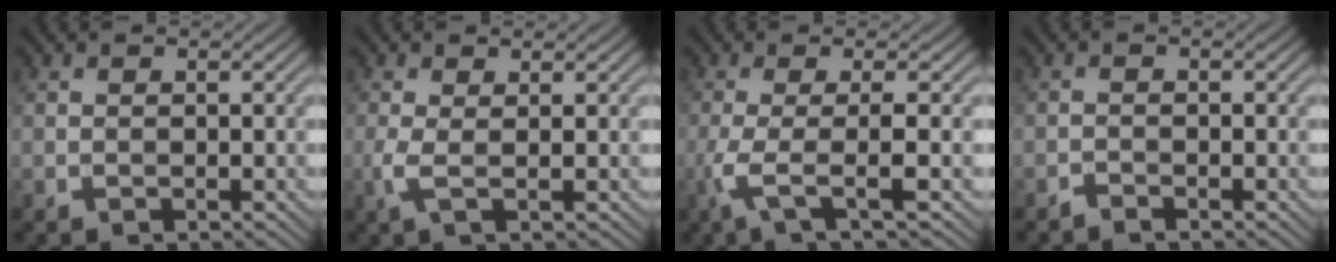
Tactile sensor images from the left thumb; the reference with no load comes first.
{"total": 2.2, "force": [0.0, 0.5, 2.1], "torque": [-0.057, 0.003, -0.004]}
{"total": 4.6, "force": [-1.2, 0.7, 4.4], "torque": [-0.081, -0.003, -0.039]}
{"total": 1.0, "force": [-1.0, 0.0, 0.2], "torque": [-0.003, 0.001, -0.023]}